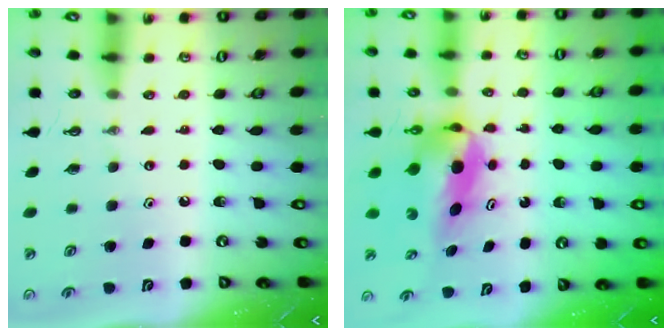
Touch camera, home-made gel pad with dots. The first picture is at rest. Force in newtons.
{"total": 6.6, "press": 6.2, "slide": 2.3}